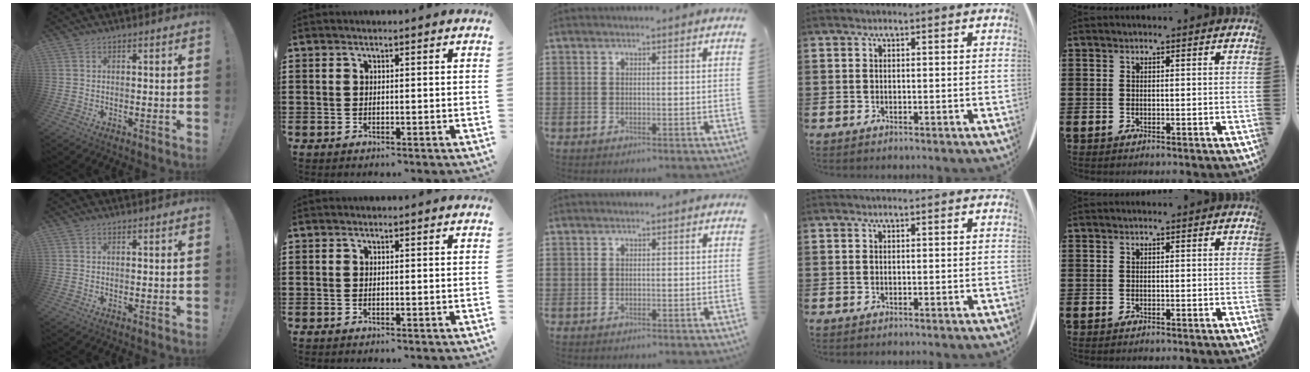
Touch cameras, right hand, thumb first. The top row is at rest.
{}